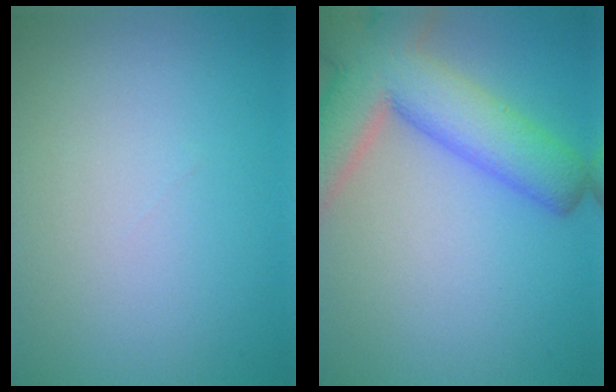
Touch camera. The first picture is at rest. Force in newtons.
{"total": 9.6, "press": 9.5, "slide": 0.6}